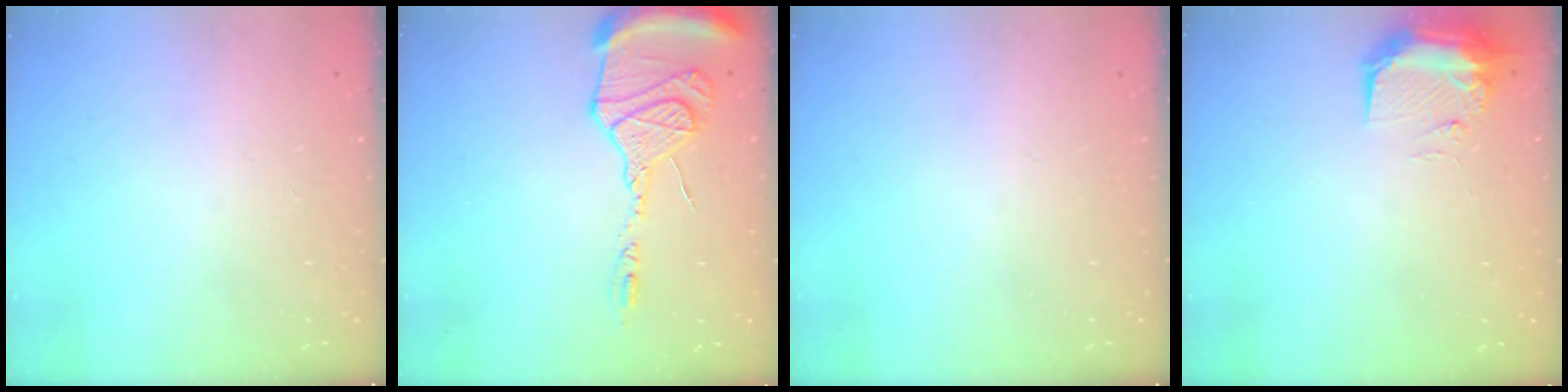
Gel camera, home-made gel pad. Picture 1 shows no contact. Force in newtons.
{"total": 14.8, "press": 14.7, "slide": 1.6}
{"total": 0.0}
{"total": 8.8, "press": 8.6, "slide": 1.6}